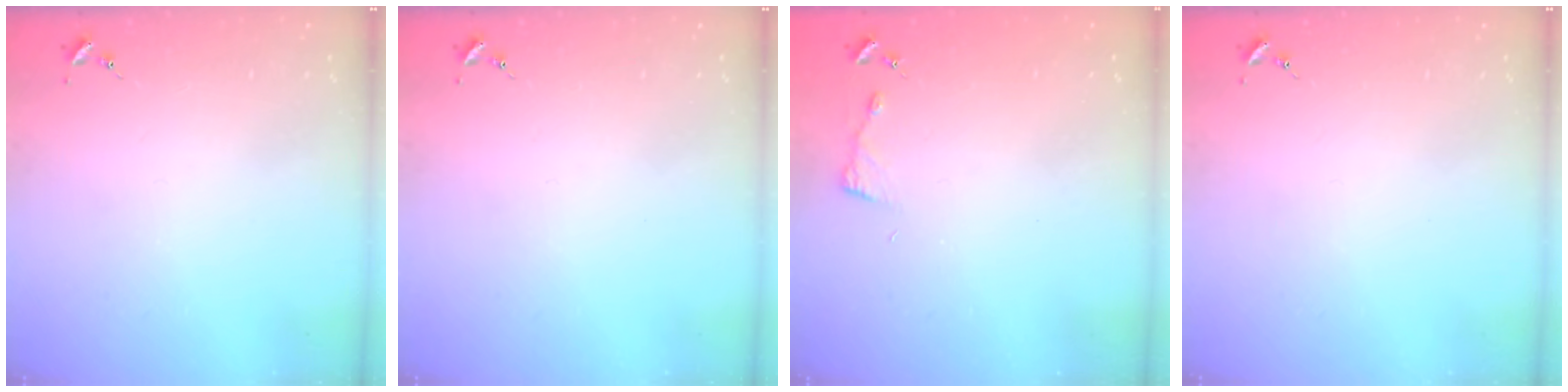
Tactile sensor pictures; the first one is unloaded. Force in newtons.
{"total": 0.0}
{"total": 2.9, "press": 2.9, "slide": 0.4}
{"total": 0.0}